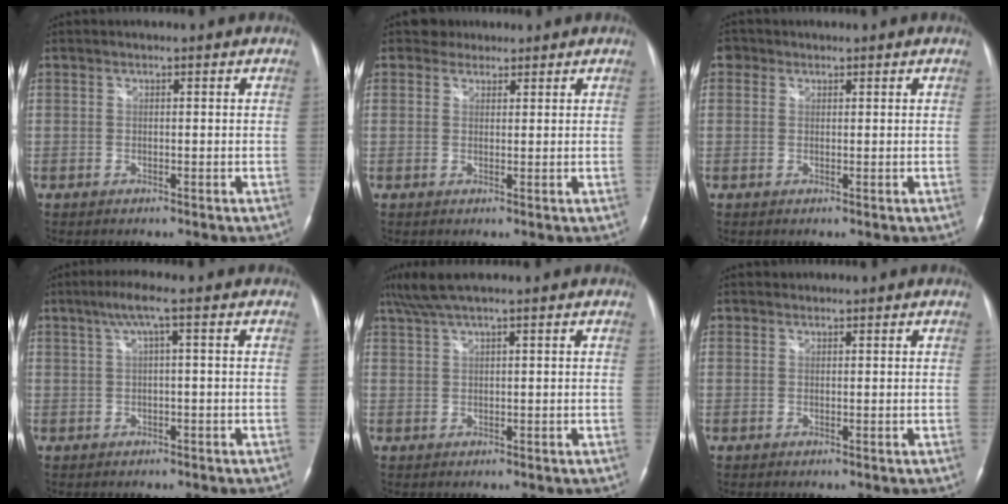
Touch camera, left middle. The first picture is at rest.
{"total": 2.1, "force": [1.6, 1.2, -0.4], "torque": [0.008, 0.008, 0.022]}
{"total": 1.7, "force": [0.8, 1.4, 0.2], "torque": [0.001, 0.007, 0.010]}
{"total": 3.6, "force": [1.1, -0.3, 3.4], "torque": [-0.068, 0.019, 0.024]}
{"total": 4.3, "force": [3.2, -0.3, 2.9], "torque": [-0.070, 0.028, 0.067]}
{"total": 1.1, "force": [0.9, 0.5, -0.4], "torque": [0.003, 0.003, 0.013]}